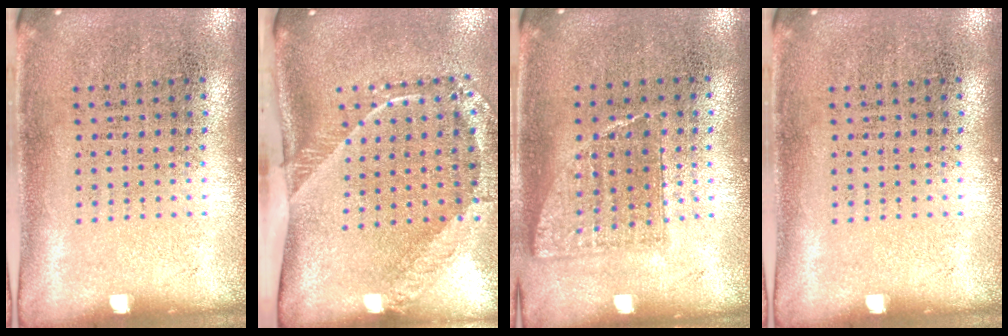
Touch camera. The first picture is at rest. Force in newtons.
{"total": 2.6, "press": 1.7, "slide": 1.9}
{"total": 0.8, "press": 0.8, "slide": 0.1}
{"total": 0.0}